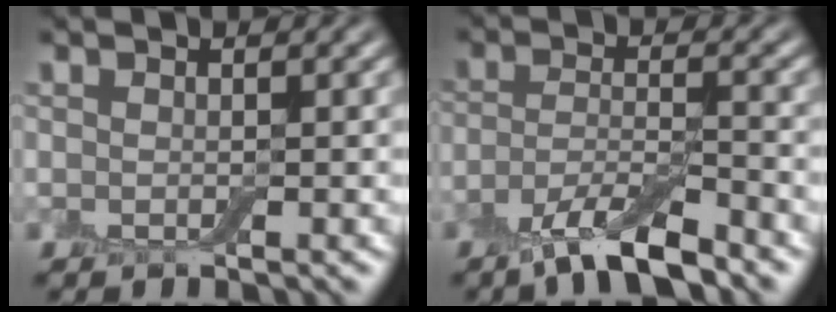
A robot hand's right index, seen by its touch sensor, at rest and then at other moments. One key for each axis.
{"total": 5.8, "fx": -4.3, "fy": 1.3, "fz": 3.6, "tx": -0.067, "ty": -0.006, "tz": -0.084}